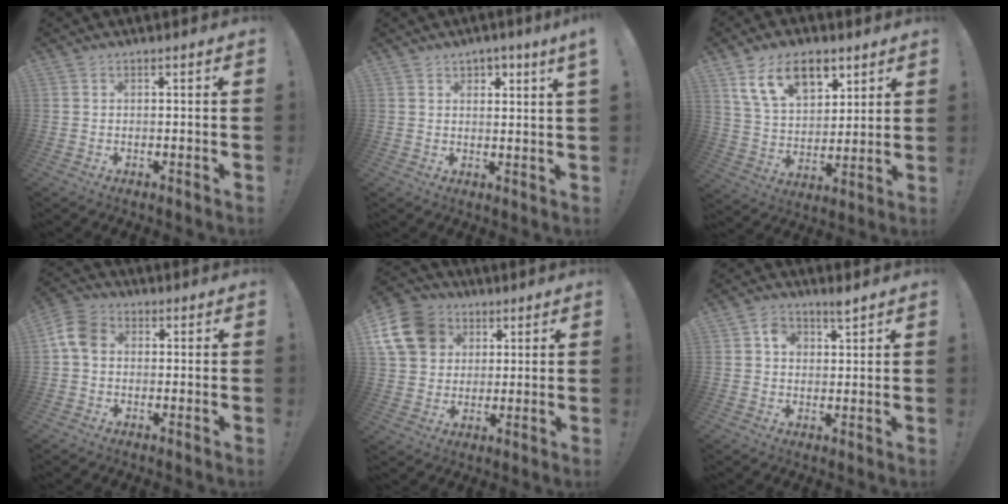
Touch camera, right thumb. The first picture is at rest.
{"total": 2.9, "force": [2.1, 0.2, 1.9], "torque": [-0.027, -0.008, 0.034]}
{"total": 15.7, "force": [8.8, 9.3, 9.1], "torque": [-0.146, -0.034, 0.163]}
{"total": 8.2, "force": [1.0, 6.1, 5.4], "torque": [-0.112, 0.010, 0.024]}
{"total": 15.5, "force": [5.6, 12.7, 7.0], "torque": [-0.116, -0.019, 0.114]}
{"total": 4.5, "force": [2.4, 3.2, 2.0], "torque": [-0.017, -0.011, 0.040]}